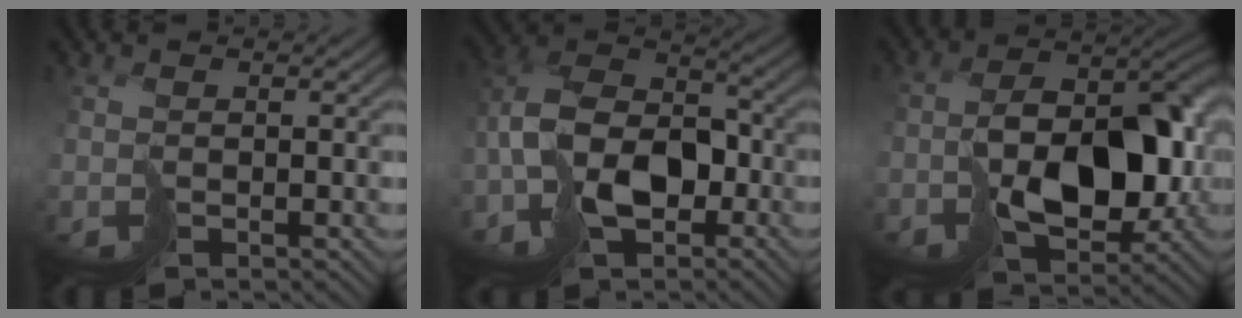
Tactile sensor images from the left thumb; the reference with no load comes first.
{"total": 9.8, "force": [-3.5, 6.3, 6.7], "torque": [-0.126, 0.011, -0.078]}
{"total": 11.6, "force": [-2.2, 7.4, 8.7], "torque": [-0.112, 0.002, -0.031]}